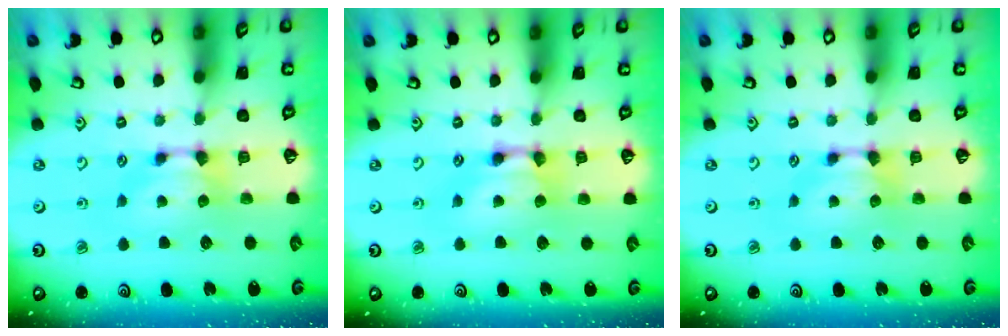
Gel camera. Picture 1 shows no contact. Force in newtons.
{"total": 2.2, "press": 2.2, "slide": 0.0}
{"total": 0.0}